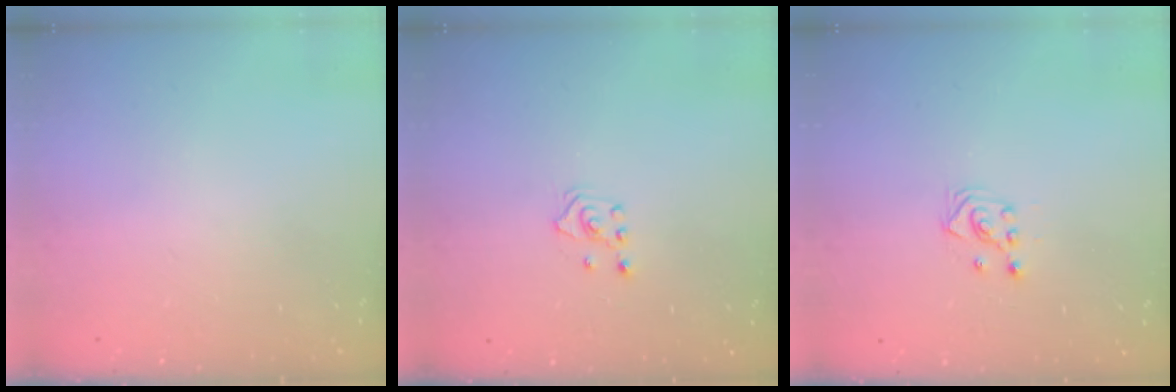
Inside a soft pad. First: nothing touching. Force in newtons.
{"total": 2.0, "press": 1.8, "slide": 0.9}
{"total": 2.9, "press": 2.9, "slide": 0.3}